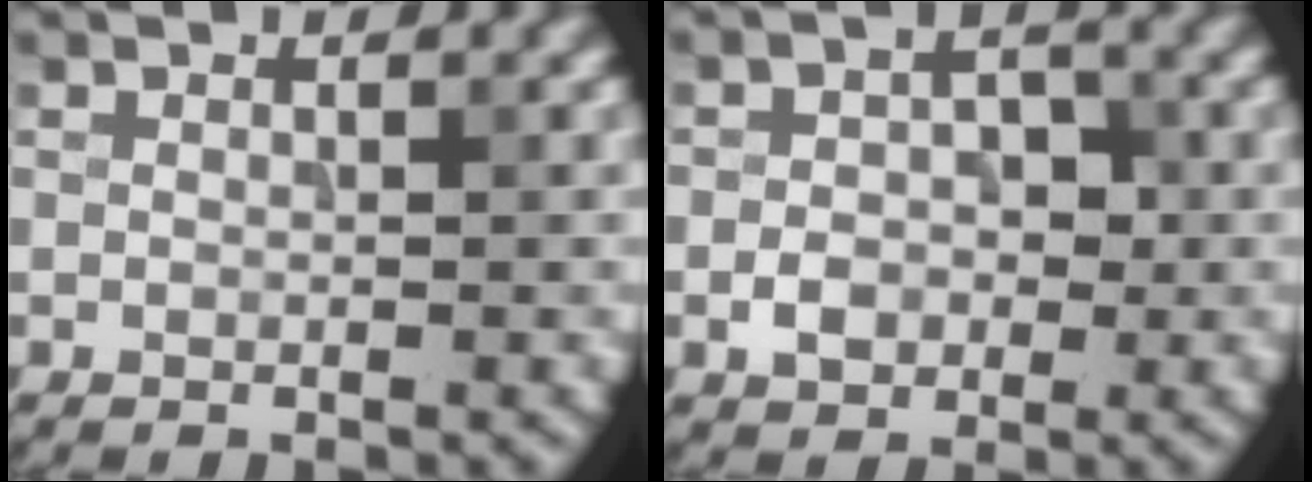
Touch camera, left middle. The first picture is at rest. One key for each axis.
{"total": 3.3, "fx": -0.8, "fy": 2.4, "fz": 2.2, "tx": -0.030, "ty": 0.002, "tz": -0.017}